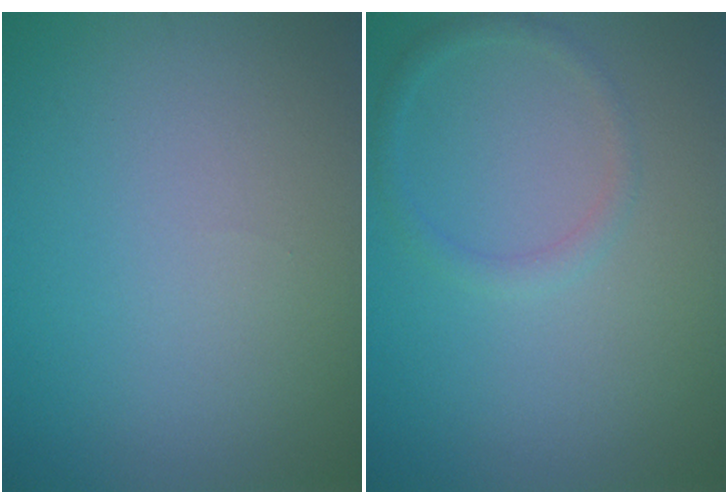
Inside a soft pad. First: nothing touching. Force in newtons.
{"total": 1.3, "press": 1.3, "slide": 0.1}